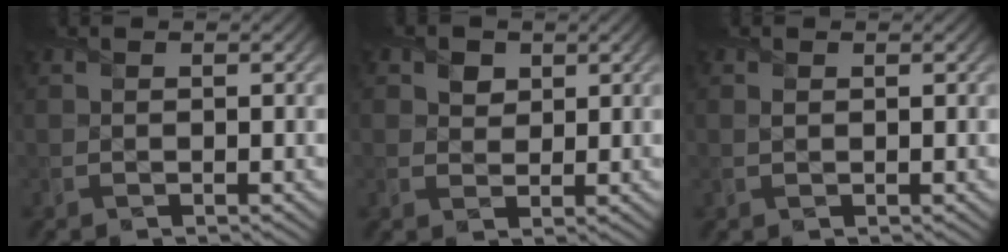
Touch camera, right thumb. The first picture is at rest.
{"total": 2.7, "force": [1.3, 2.1, 1.0], "torque": [-0.023, -0.009, 0.018]}
{"total": 0.5, "force": [0.2, 0.4, 0.2], "torque": [-0.007, -0.005, 0.001]}